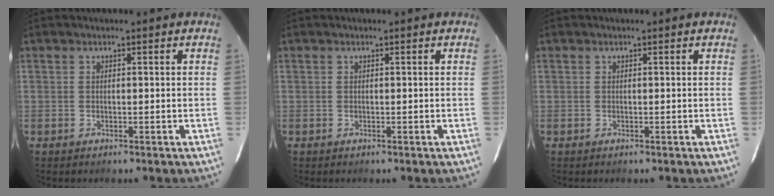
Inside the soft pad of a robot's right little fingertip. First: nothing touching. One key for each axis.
{"total": 0.0}
{"total": 0.0}